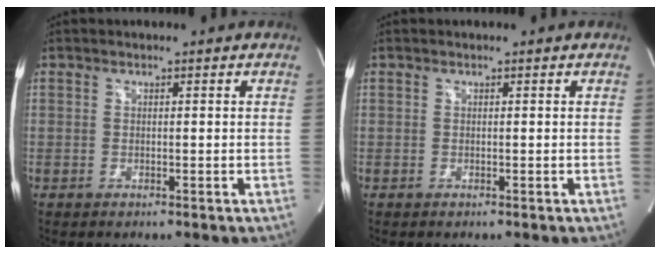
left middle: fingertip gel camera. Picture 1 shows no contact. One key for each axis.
{"total": 0.0}